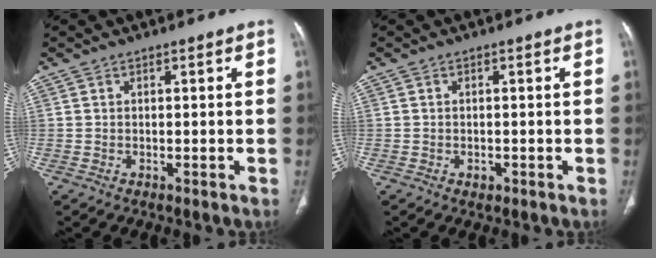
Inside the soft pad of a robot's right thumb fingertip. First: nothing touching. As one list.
[{"total": 1.1, "force": [-0.5, 0.8, 0.5], "torque": [-0.006, 0.001, -0.005]}]